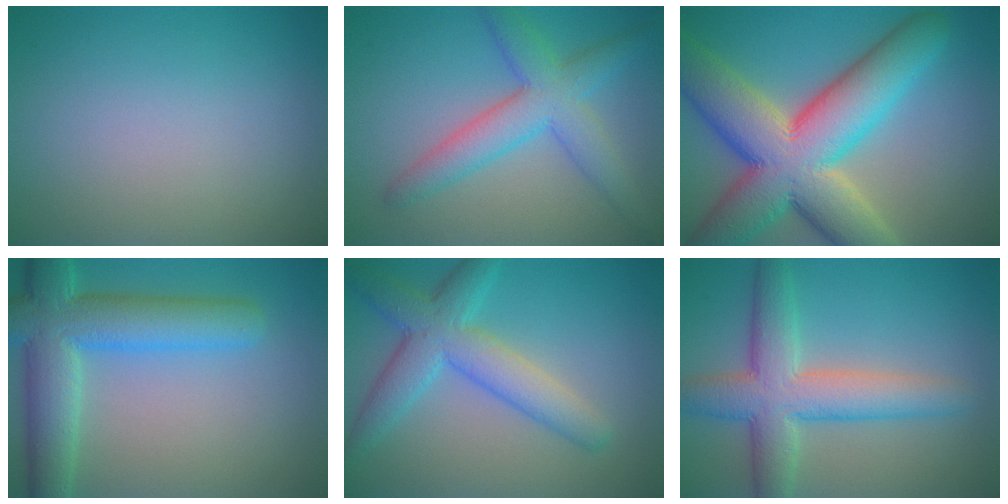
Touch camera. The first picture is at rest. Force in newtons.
{"total": 5.5, "press": 5.5, "slide": 0.1}
{"total": 14.3, "press": 14.3, "slide": 0.8}
{"total": 8.5, "press": 8.5, "slide": 0.7}
{"total": 5.7, "press": 5.7, "slide": 0.1}
{"total": 6.9, "press": 6.9, "slide": 0.2}